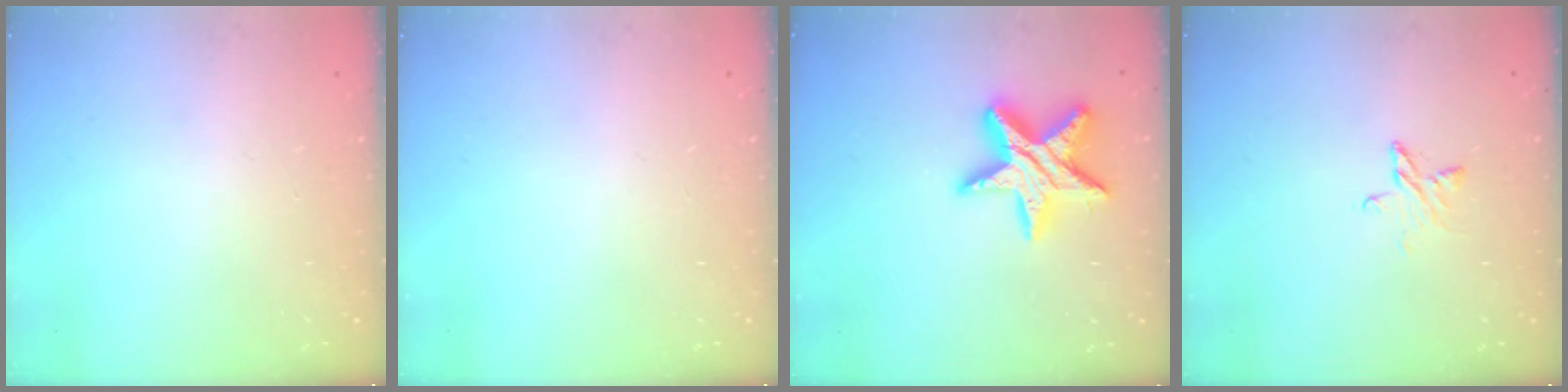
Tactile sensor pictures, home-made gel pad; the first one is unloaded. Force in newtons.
{"total": 0.0}
{"total": 15.3, "press": 15.2, "slide": 1.5}
{"total": 4.7, "press": 4.7, "slide": 0.4}